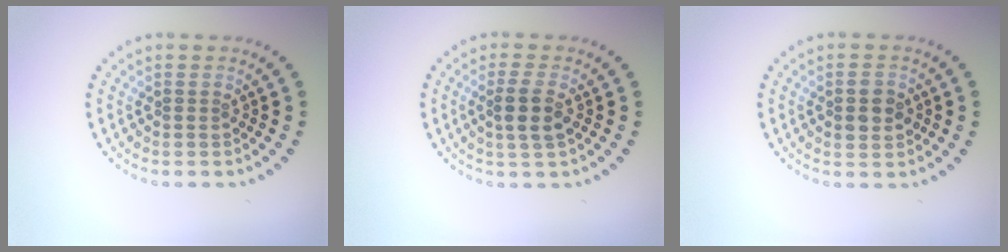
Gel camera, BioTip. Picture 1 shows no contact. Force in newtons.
{"total": 2.5, "press": 2.3, "slide": 1.0}
{"total": 2.7, "press": 2.7, "slide": 0.1}